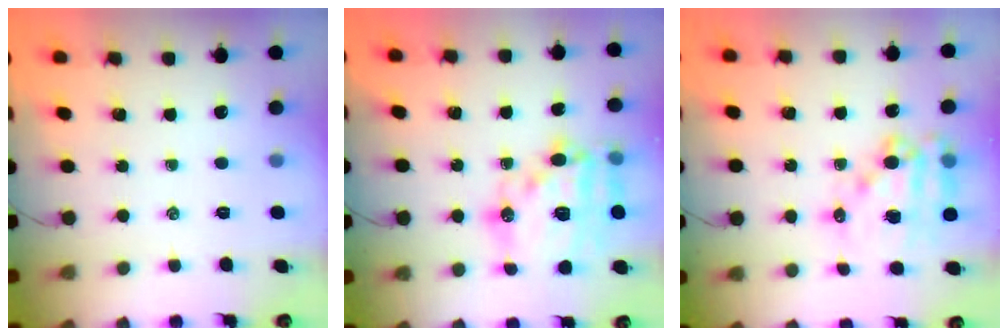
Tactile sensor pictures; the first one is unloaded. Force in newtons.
{"total": 21.8, "press": 21.5, "slide": 3.4}
{"total": 14.6, "press": 14.2, "slide": 3.2}